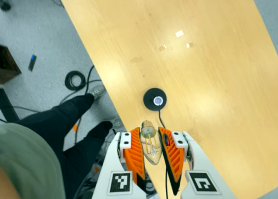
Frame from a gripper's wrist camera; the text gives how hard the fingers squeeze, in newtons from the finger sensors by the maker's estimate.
{"total": 20.3, "left": 22.7, "right": 18.0}